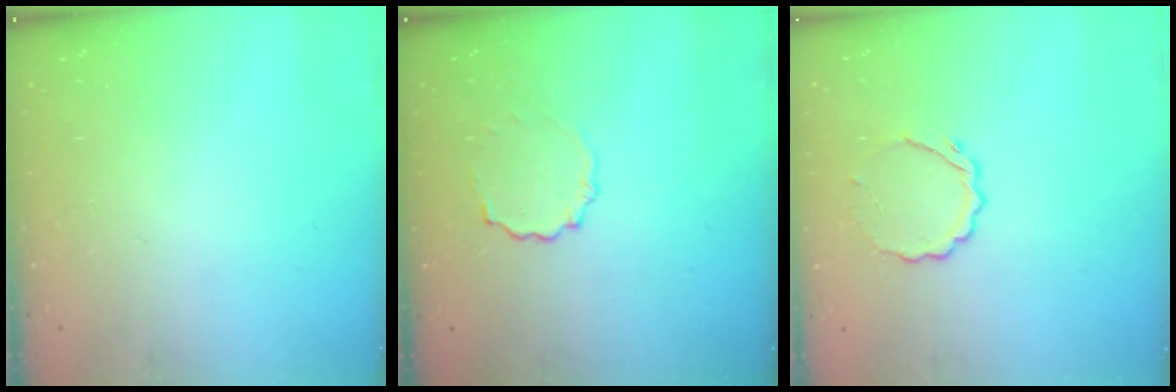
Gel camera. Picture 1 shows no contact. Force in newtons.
{"total": 3.5, "press": 3.3, "slide": 1.2}
{"total": 5.1, "press": 5.0, "slide": 1.0}